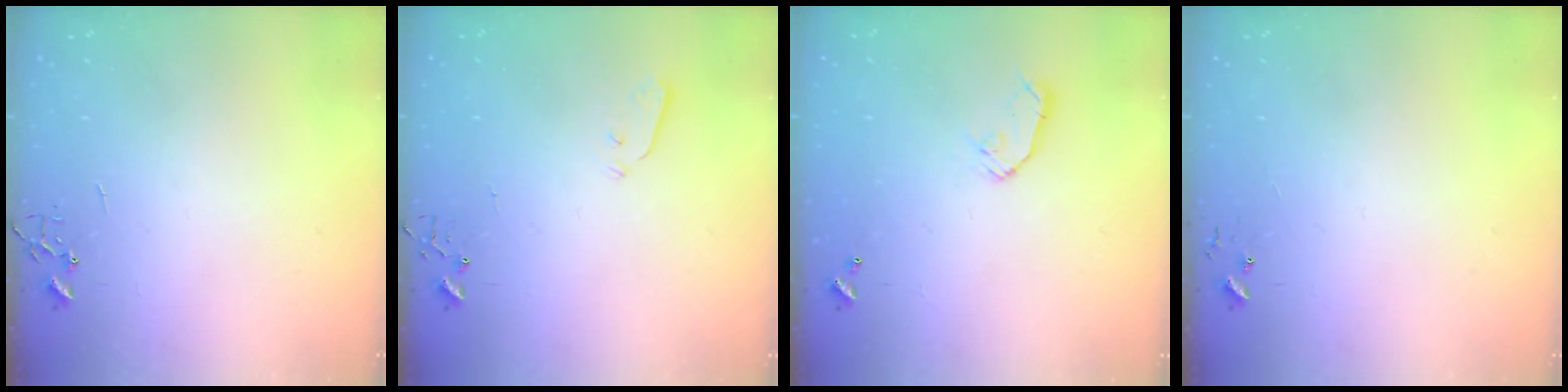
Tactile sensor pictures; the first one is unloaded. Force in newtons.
{"total": 3.8, "press": 3.8, "slide": 0.1}
{"total": 7.3, "press": 7.3, "slide": 0.4}
{"total": 4.7, "press": 4.7, "slide": 0.4}